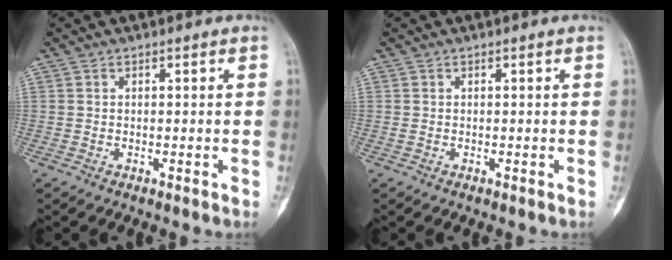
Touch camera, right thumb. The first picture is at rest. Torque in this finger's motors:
{"motor_torque": [0.00, 0.00, 0.05, -0.05, 0.00]}